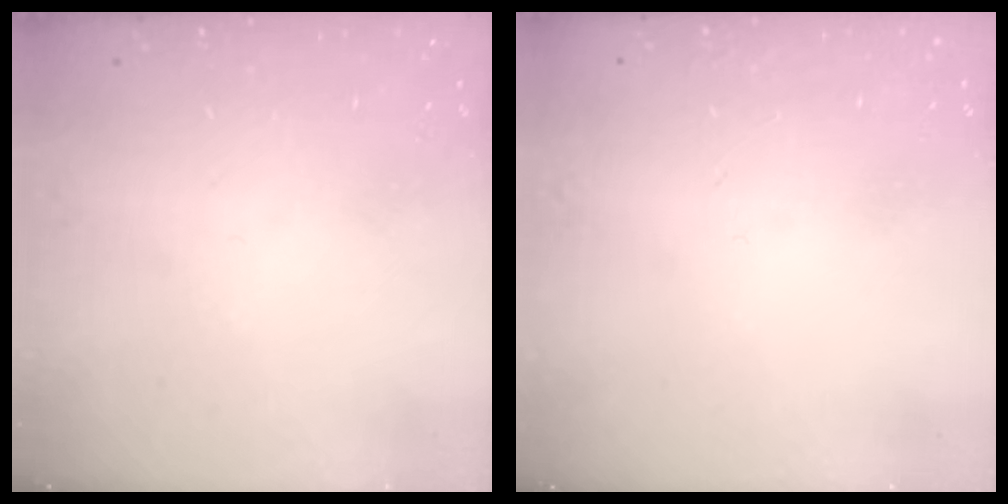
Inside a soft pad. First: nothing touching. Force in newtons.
{"total": 1.6, "press": 1.5, "slide": 0.1}